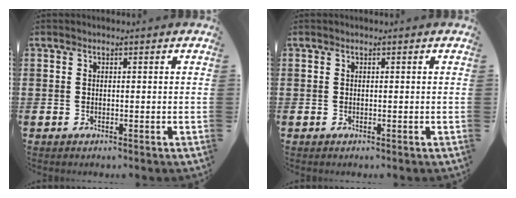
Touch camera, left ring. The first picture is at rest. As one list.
[{"total": 0.0}]